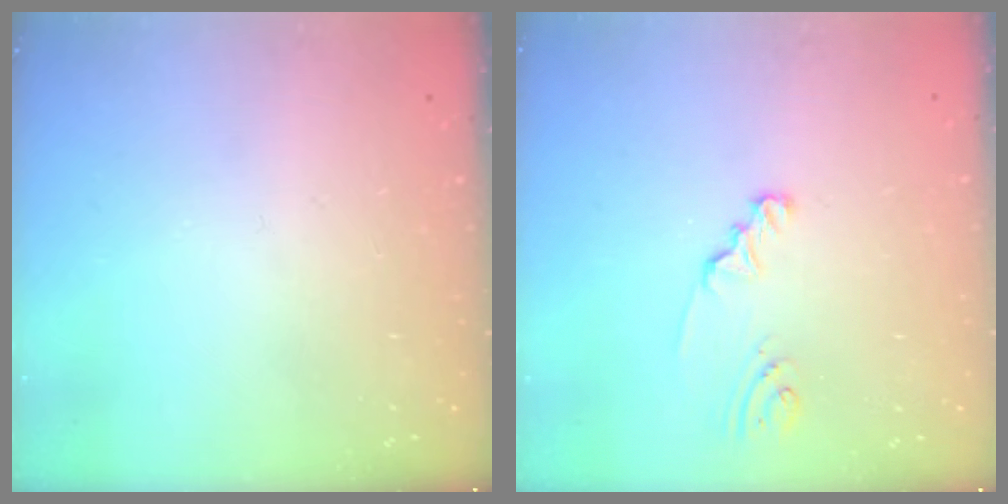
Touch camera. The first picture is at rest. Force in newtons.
{"total": 2.3, "press": 2.3, "slide": 0.2}